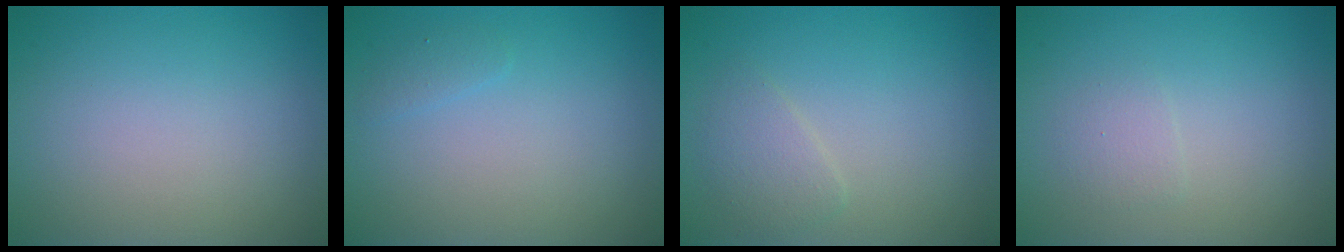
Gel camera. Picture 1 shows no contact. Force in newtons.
{"total": 0.8, "press": 0.8, "slide": 0.1}
{"total": 1.7, "press": 1.7, "slide": 0.1}
{"total": 1.1, "press": 1.1, "slide": 0.1}